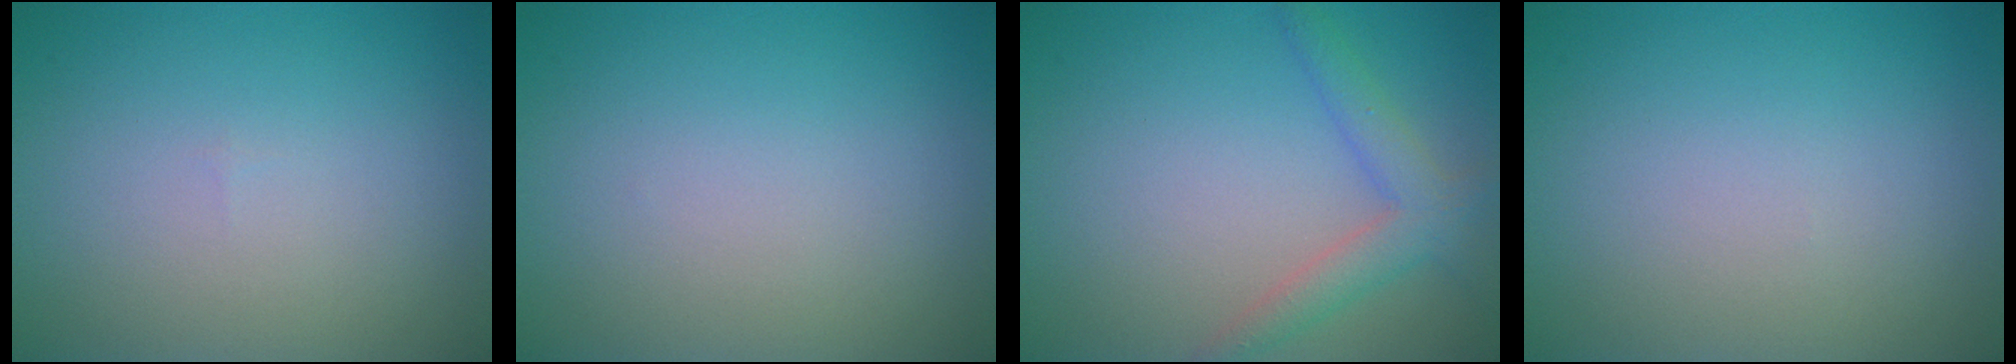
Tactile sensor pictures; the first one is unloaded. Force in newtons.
{"total": 0.0}
{"total": 3.0, "press": 3.0, "slide": 0.2}
{"total": 0.0}